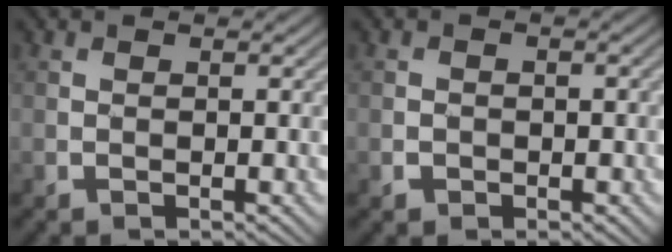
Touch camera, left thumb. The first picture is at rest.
{"total": 1.5, "force": [-0.6, 1.2, 0.5], "torque": [-0.003, -0.003, -0.011]}